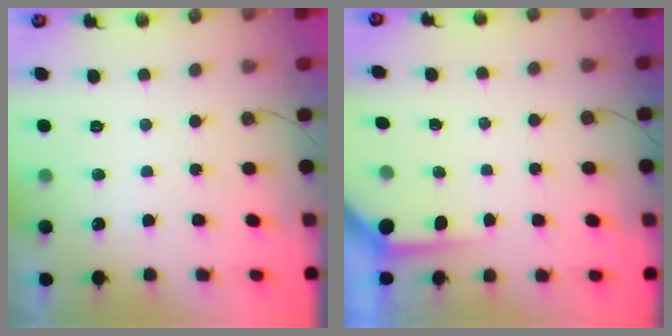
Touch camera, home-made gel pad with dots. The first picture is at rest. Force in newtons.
{"total": 3.8, "press": 3.7, "slide": 0.4}